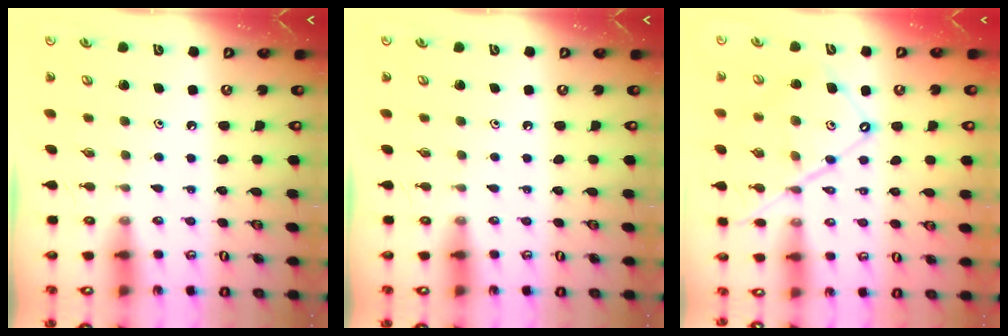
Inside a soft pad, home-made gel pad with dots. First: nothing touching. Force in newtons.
{"total": 0.0}
{"total": 13.1, "press": 13.1, "slide": 1.1}